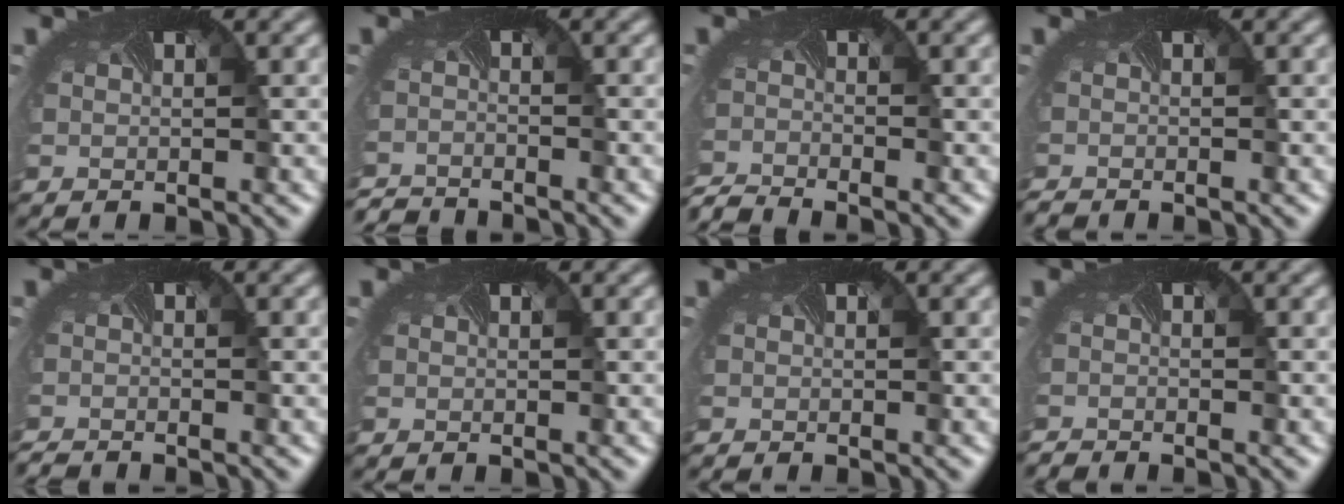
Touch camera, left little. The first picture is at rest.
{"total": 3.1, "force": [-3.1, -0.2, -0.3], "torque": [-0.006, -0.022, -0.061]}
{"total": 3.2, "force": [-3.2, -0.2, 0.1], "torque": [-0.011, -0.025, -0.070]}
{"total": 1.1, "force": [-1.1, -0.3, -0.3], "torque": [-0.006, -0.011, -0.023]}
{"total": 2.0, "force": [-1.9, -0.4, -0.3], "torque": [-0.006, -0.017, -0.038]}
{"total": 0.0}
{"total": 0.6, "force": [-0.4, -0.3, -0.1], "torque": [0.001, -0.005, -0.007]}
{"total": 1.6, "force": [-1.4, -0.5, -0.5], "torque": [-0.001, -0.014, -0.029]}